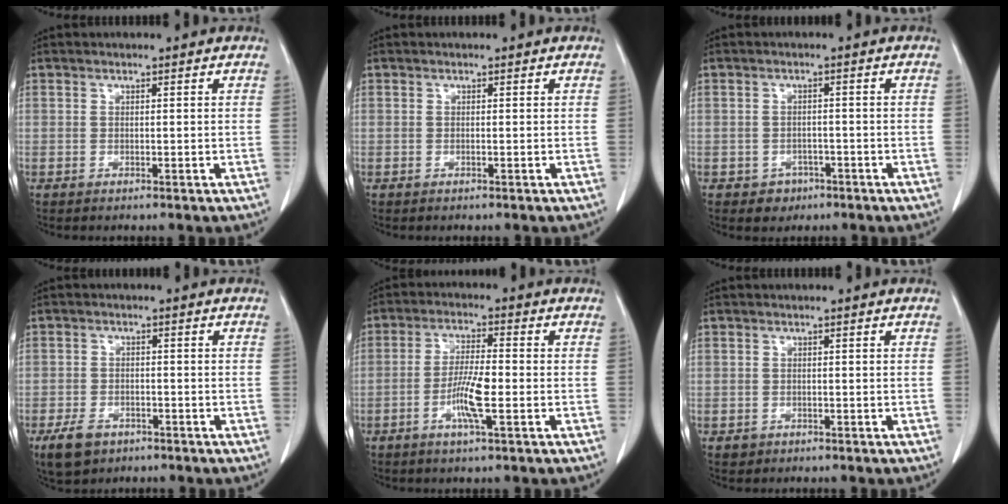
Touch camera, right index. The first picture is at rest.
{"total": 0.0}
{"total": 2.7, "force": [-1.4, 2.2, 0.5], "torque": [-0.004, 0.009, -0.011]}
{"total": 4.8, "force": [-2.9, 3.1, 2.2], "torque": [-0.048, -0.001, -0.039]}
{"total": 6.8, "force": [-2.1, 0.7, 6.4], "torque": [-0.124, -0.004, -0.041]}
{"total": 1.2, "force": [-0.5, 1.1, 0.0], "torque": [-0.004, 0.004, -0.002]}